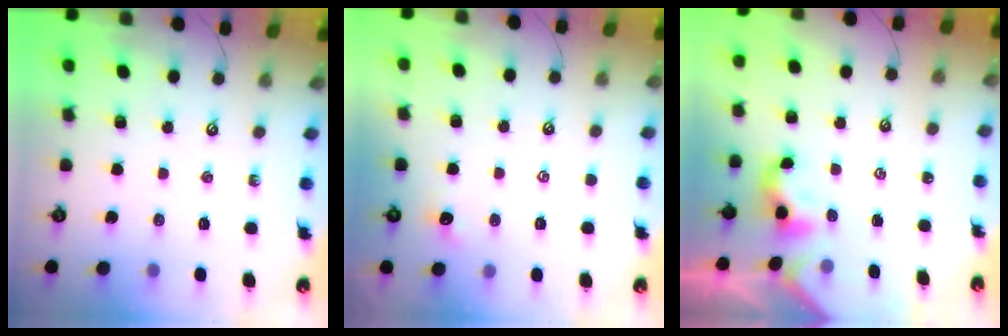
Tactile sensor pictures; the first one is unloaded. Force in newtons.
{"total": 0.5, "press": 0.1, "slide": 0.5}
{"total": 2.0, "press": 2.0, "slide": 0.3}